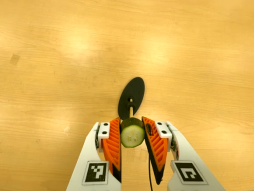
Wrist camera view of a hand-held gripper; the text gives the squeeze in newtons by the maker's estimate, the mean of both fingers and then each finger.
{"total": 8.3, "left": 7.4, "right": 9.2}